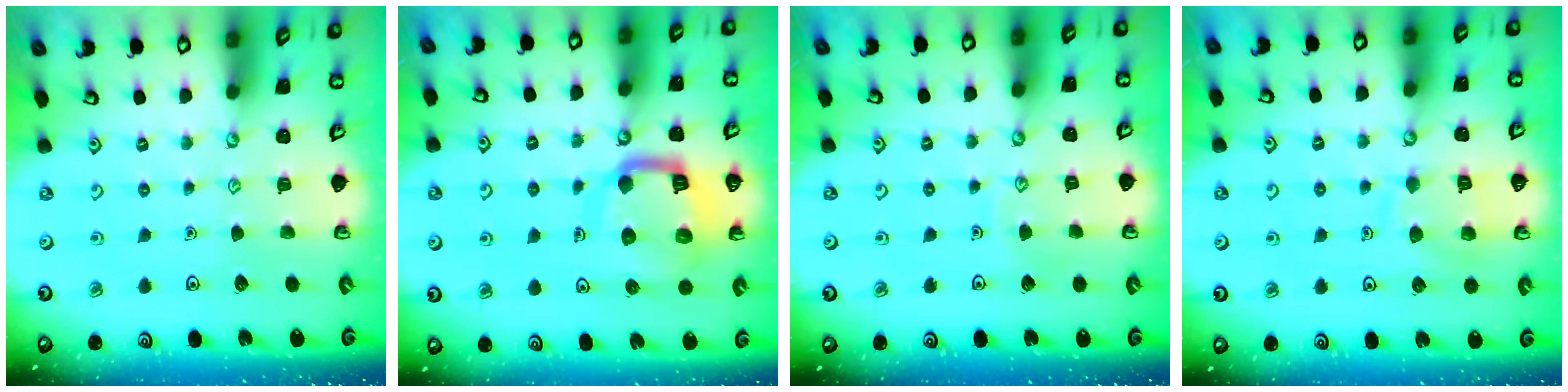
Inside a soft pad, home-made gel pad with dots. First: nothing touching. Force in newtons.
{"total": 12.6, "press": 12.6, "slide": 1.4}
{"total": 4.3, "press": 4.3, "slide": 0.5}
{"total": 9.7, "press": 9.7, "slide": 0.9}